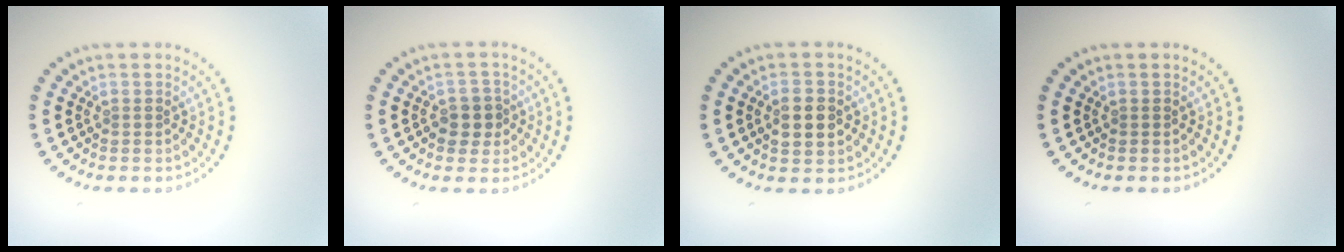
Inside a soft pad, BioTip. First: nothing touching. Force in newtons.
{"total": 2.4, "press": 2.3, "slide": 0.7}
{"total": 2.9, "press": 2.9, "slide": 0.2}
{"total": 0.0}